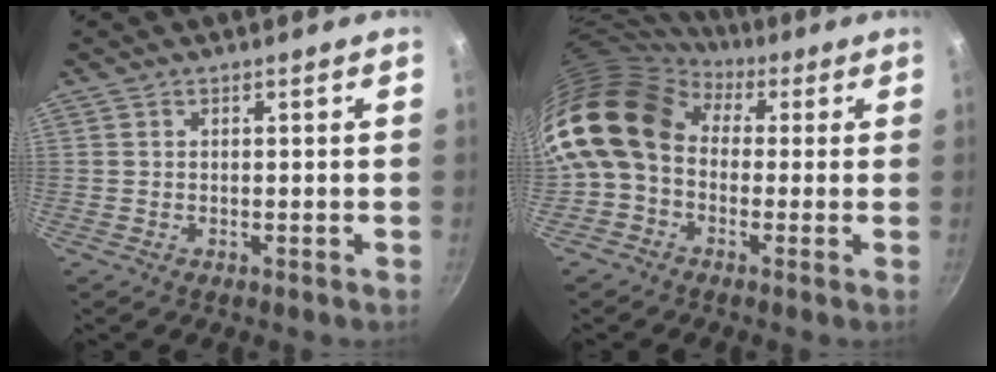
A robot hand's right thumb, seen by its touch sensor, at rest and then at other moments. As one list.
[{"total": 14.4, "force": [1.5, 11.1, 9.0], "torque": [-0.161, 0.031, 0.002]}]